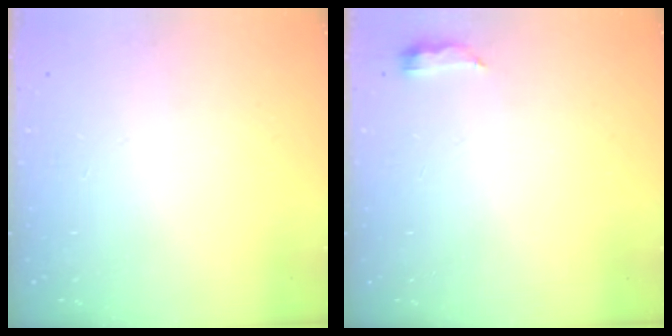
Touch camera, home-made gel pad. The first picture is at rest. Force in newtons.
{"total": 4.0, "press": 3.7, "slide": 1.3}